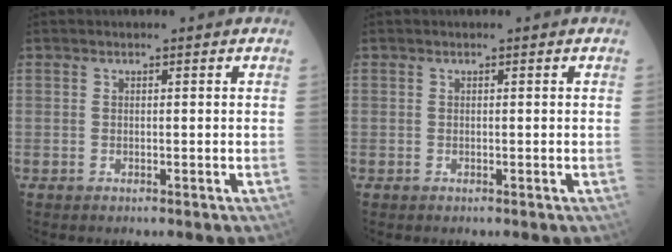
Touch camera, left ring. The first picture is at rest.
{"total": 0.0}